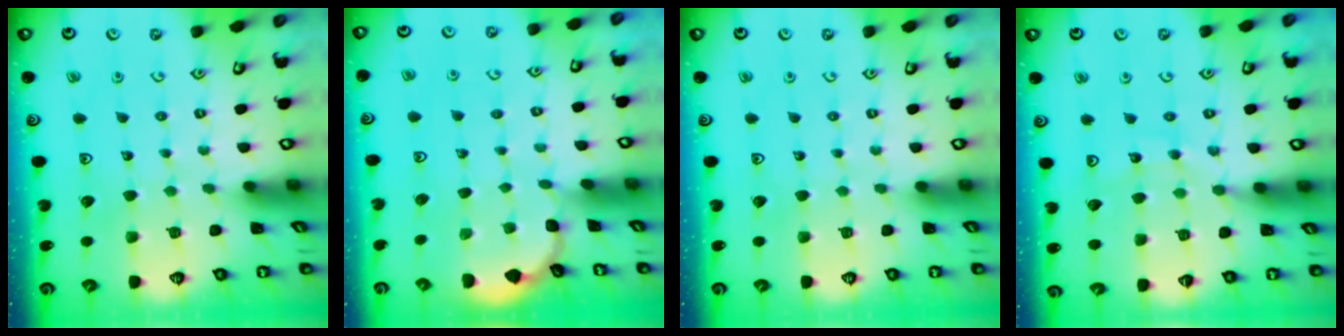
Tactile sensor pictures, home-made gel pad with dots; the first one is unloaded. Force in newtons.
{"total": 1.3, "press": 1.3, "slide": 0.1}
{"total": 0.0}
{"total": 10.1, "press": 10.1, "slide": 1.4}